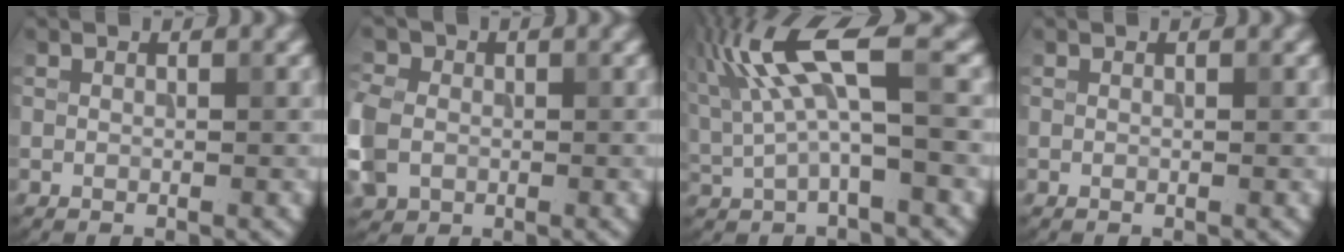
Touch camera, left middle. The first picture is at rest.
{"total": 6.5, "force": [-1.1, 5.4, 3.6], "torque": [-0.099, -0.005, -0.034]}
{"total": 7.7, "force": [2.5, 1.8, 7.1], "torque": [-0.150, 0.011, 0.044]}
{"total": 0.0}